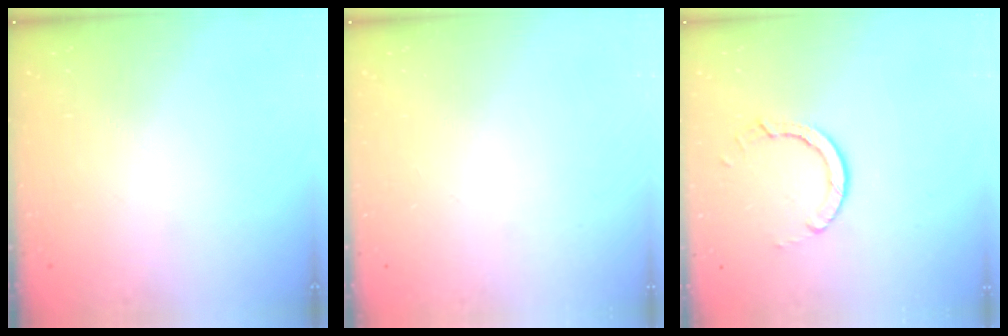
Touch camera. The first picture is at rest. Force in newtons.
{"total": 0.0}
{"total": 5.6, "press": 5.6, "slide": 0.2}